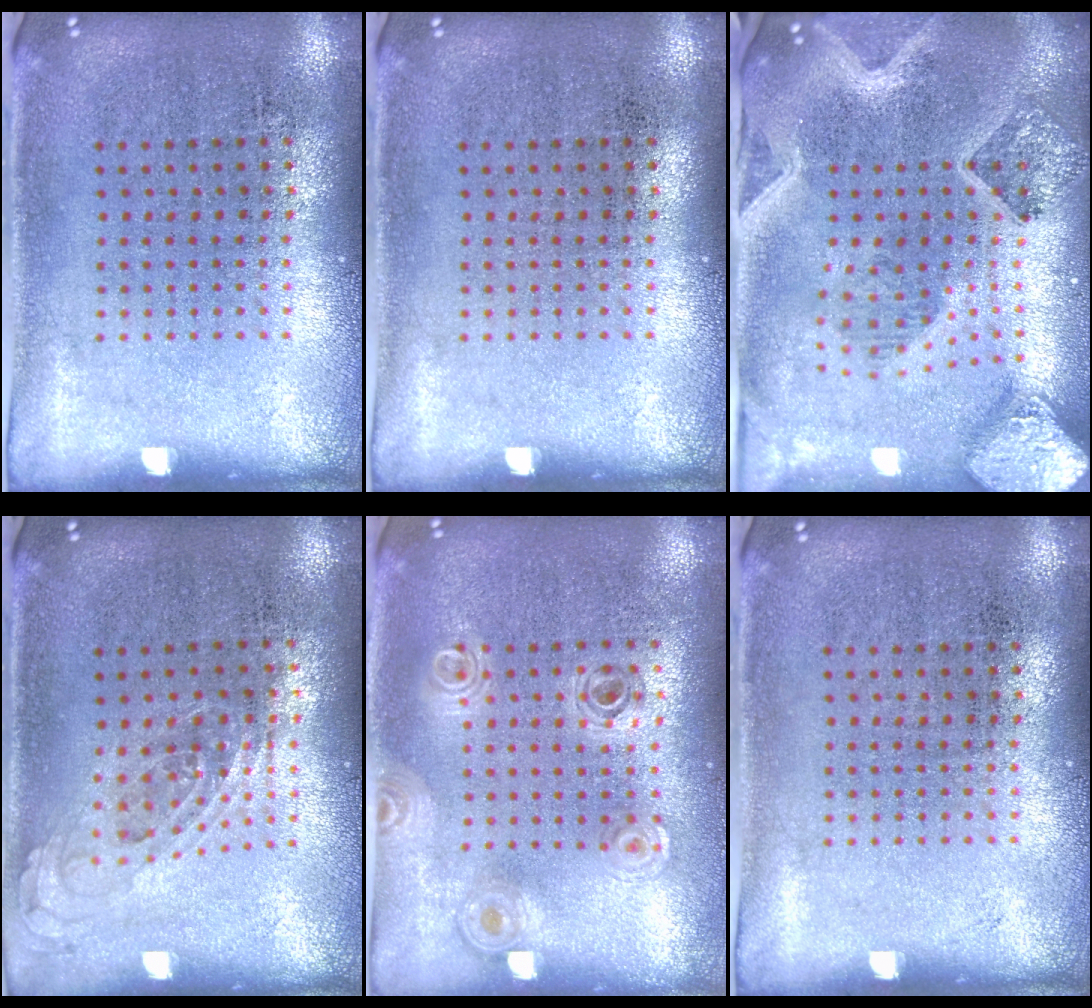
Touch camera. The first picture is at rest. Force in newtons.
{"total": 0.0}
{"total": 3.3, "press": 2.7, "slide": 1.9}
{"total": 0.8, "press": 0.7, "slide": 0.3}
{"total": 0.8, "press": 0.8, "slide": 0.1}
{"total": 0.0}